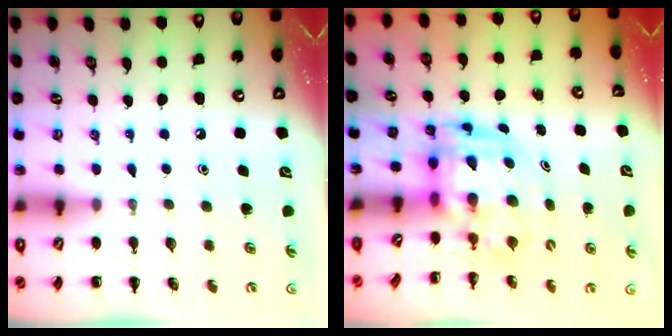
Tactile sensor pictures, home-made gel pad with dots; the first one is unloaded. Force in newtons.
{"total": 3.8, "press": 3.7, "slide": 0.9}